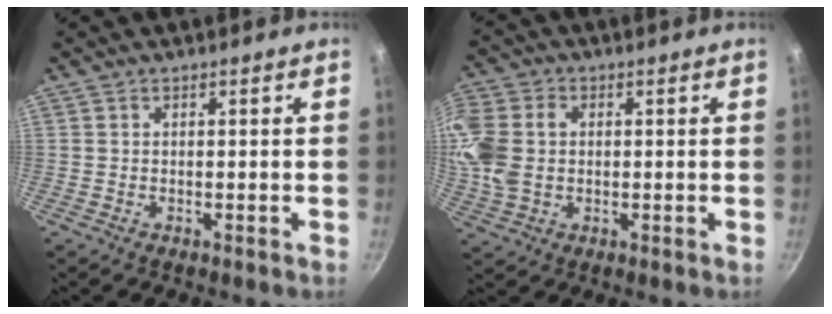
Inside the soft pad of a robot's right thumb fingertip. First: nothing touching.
{"total": 11.6, "force": [0.5, 8.9, 7.4], "torque": [-0.159, 0.003, 0.004]}